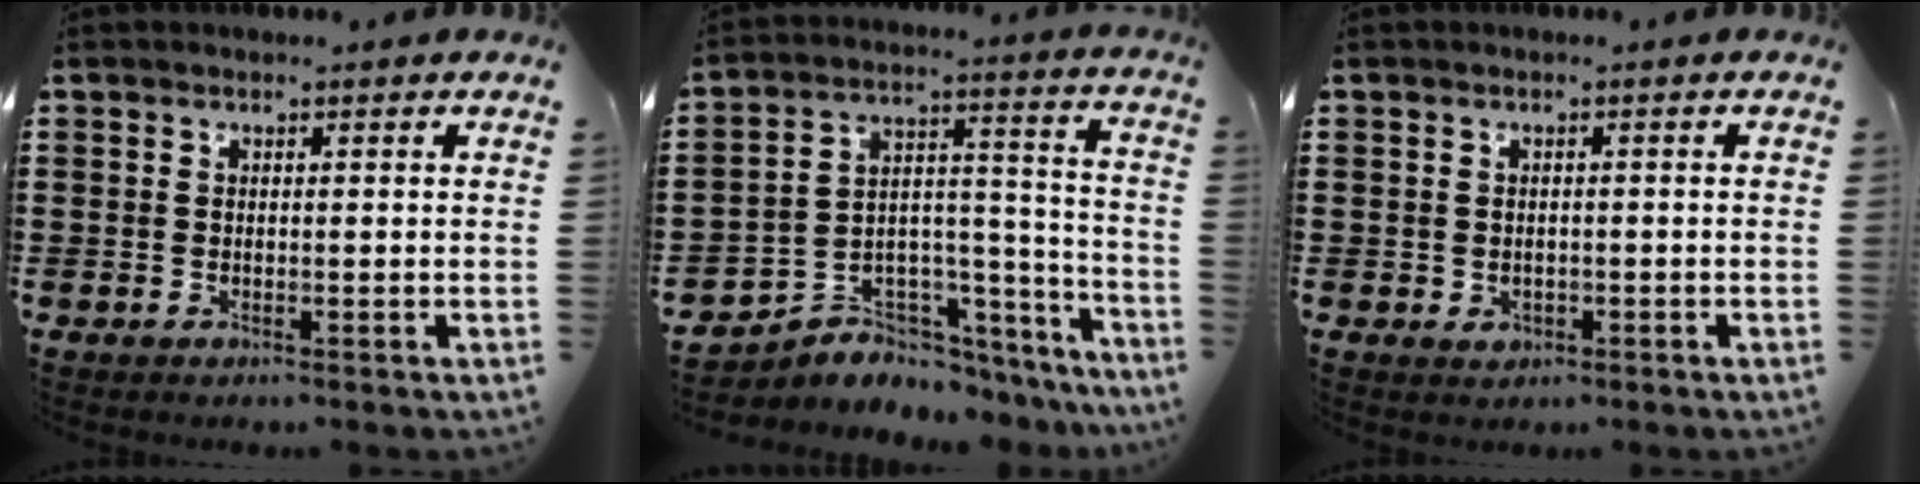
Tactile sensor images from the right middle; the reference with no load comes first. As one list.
[{"total": 4.4, "force": [-3.8, 2.1, -0.2], "torque": [-0.003, -0.002, -0.077]}, {"total": 1.0, "force": [-0.2, 0.8, 0.5], "torque": [-0.012, 0.005, -0.006]}]